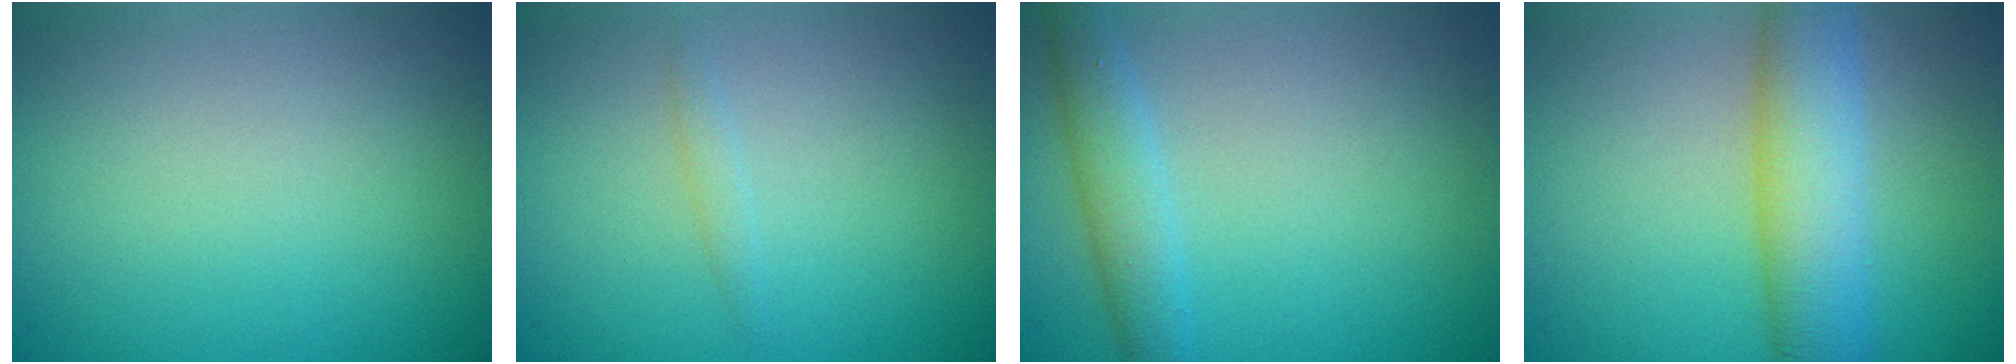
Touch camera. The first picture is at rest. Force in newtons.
{"total": 0.8, "press": 0.8, "slide": 0.1}
{"total": 2.9, "press": 2.9, "slide": 0.2}
{"total": 6.5, "press": 6.5, "slide": 0.1}